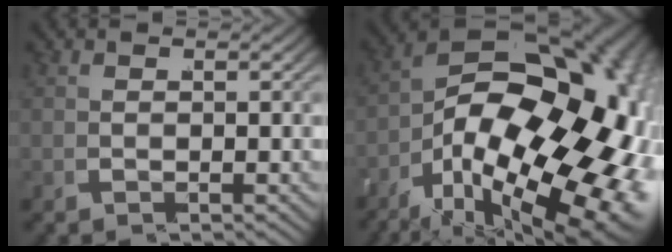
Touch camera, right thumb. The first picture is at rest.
{"total": 28.6, "force": [-3.6, 17.8, 22.1], "torque": [-0.369, -0.068, -0.016]}